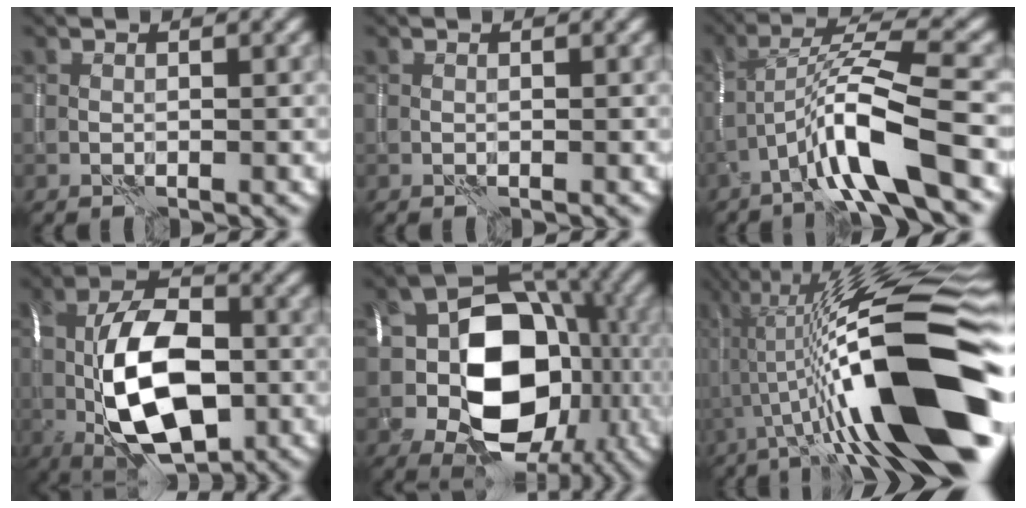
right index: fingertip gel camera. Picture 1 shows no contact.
{"total": 0.0}
{"total": 8.1, "force": [-4.0, 1.0, 7.0], "torque": [-0.129, 0.018, -0.076]}
{"total": 12.6, "force": [-2.8, 6.4, 10.5], "torque": [-0.176, 0.007, -0.060]}
{"total": 14.2, "force": [-2.1, 10.0, 9.9], "torque": [-0.117, -0.008, -0.044]}
{"total": 18.0, "force": [-2.0, 3.6, 17.5], "torque": [-0.275, 0.040, -0.042]}